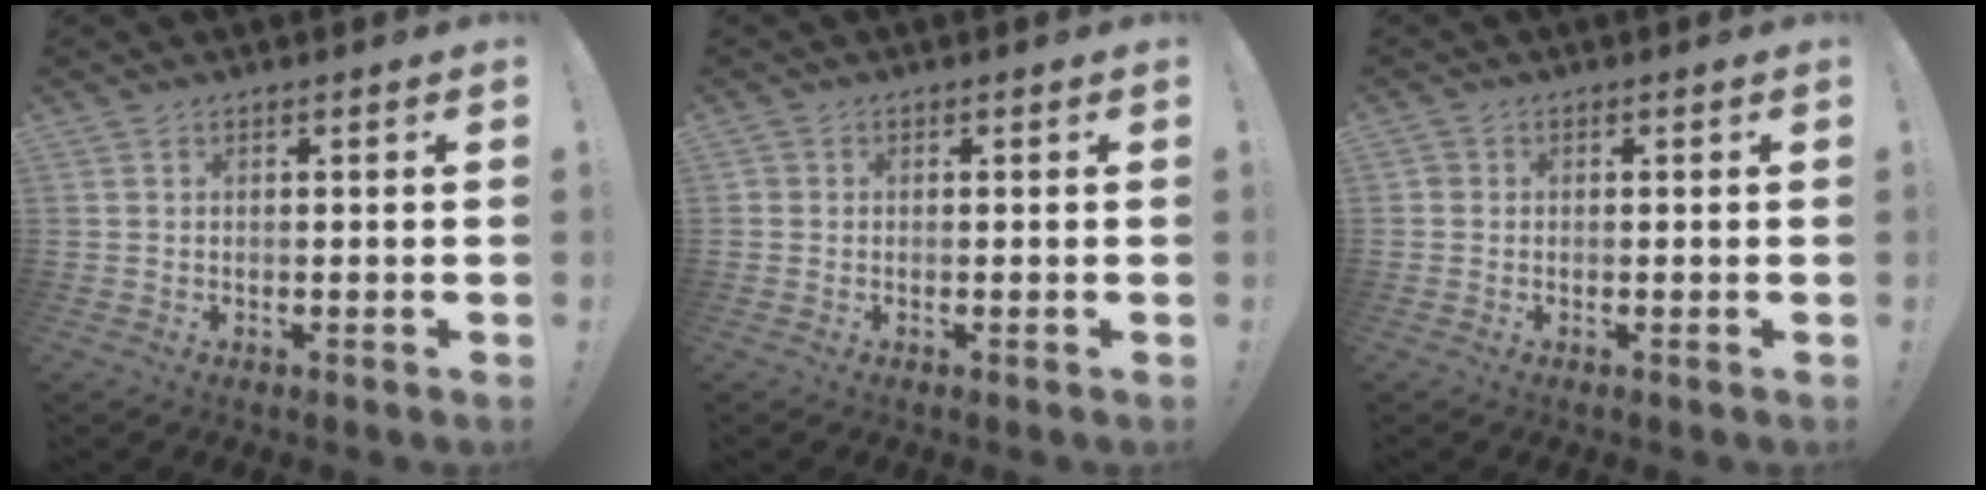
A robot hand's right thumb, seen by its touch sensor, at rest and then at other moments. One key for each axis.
{"total": 0.9, "fx": 0.1, "fy": 0.8, "fz": 0.3, "tx": -0.004, "ty": 0.003, "tz": 0.001}
{"total": 1.1, "fx": 0.0, "fy": 1.0, "fz": 0.4, "tx": -0.006, "ty": 0.003, "tz": 0.000}